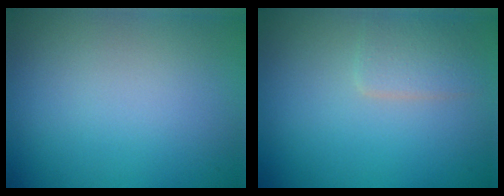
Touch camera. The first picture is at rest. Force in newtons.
{"total": 2.3, "press": 2.3, "slide": 0.1}